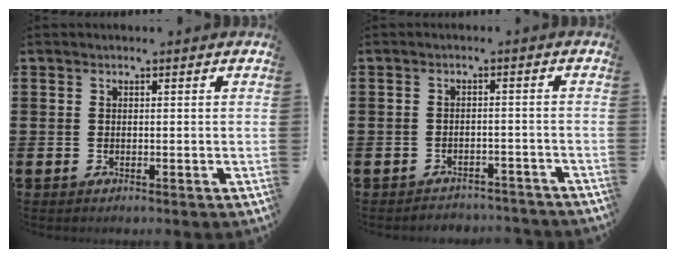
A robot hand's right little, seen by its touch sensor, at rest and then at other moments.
{"total": 2.0, "force": [-2.0, 0.1, -0.2], "torque": [-0.004, 0.004, -0.046]}